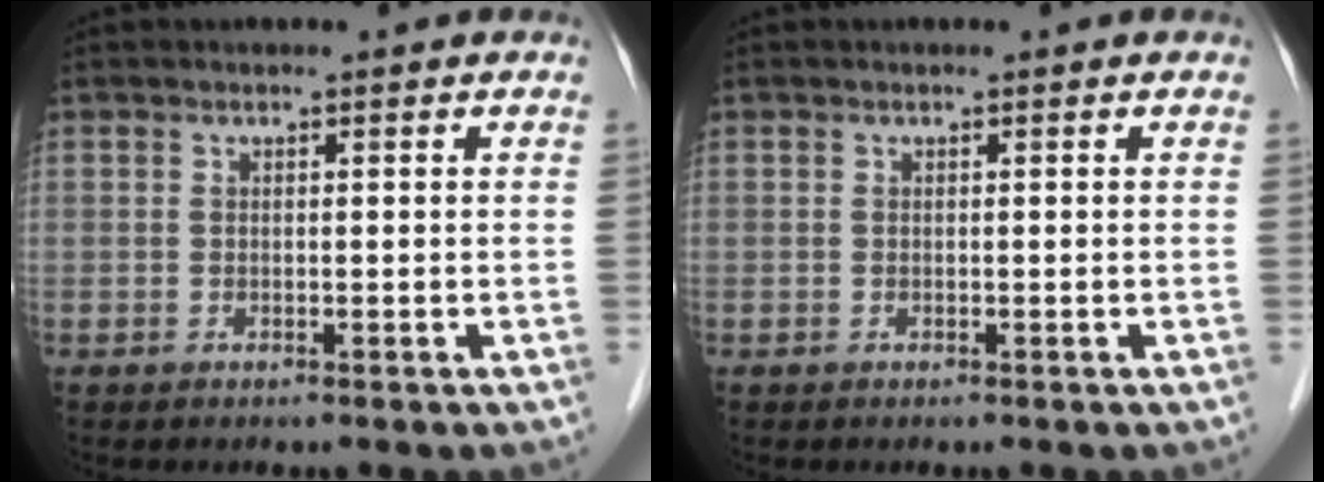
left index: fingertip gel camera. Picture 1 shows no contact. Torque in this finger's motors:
{"motor_torque": [0.01, -0.01, 0.00, 0.00]}